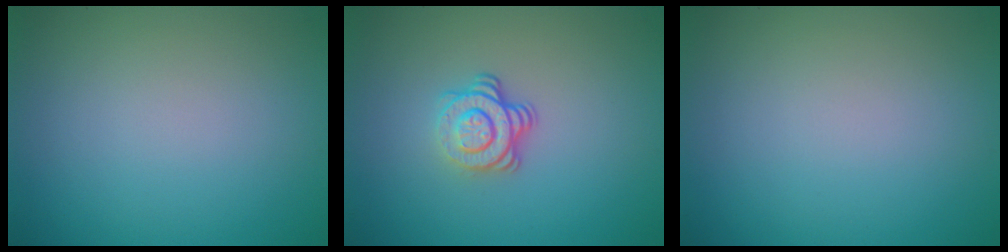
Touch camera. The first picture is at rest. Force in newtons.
{"total": 3.6, "press": 2.4, "slide": 2.7}
{"total": 0.0}